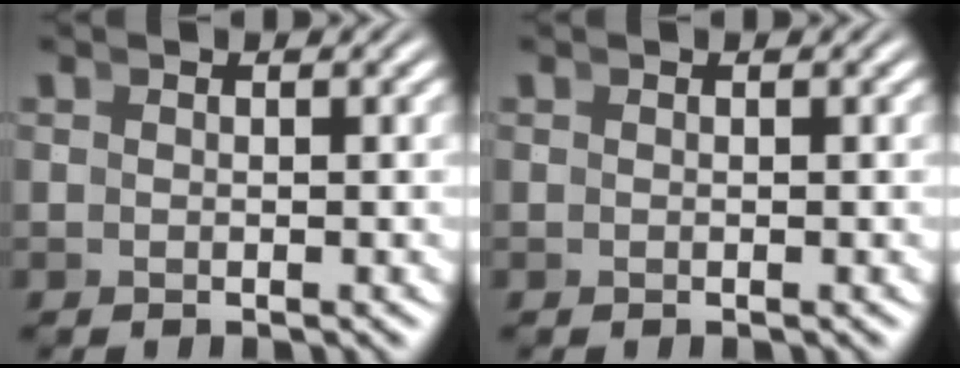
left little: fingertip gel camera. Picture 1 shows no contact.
{"total": 0.0}